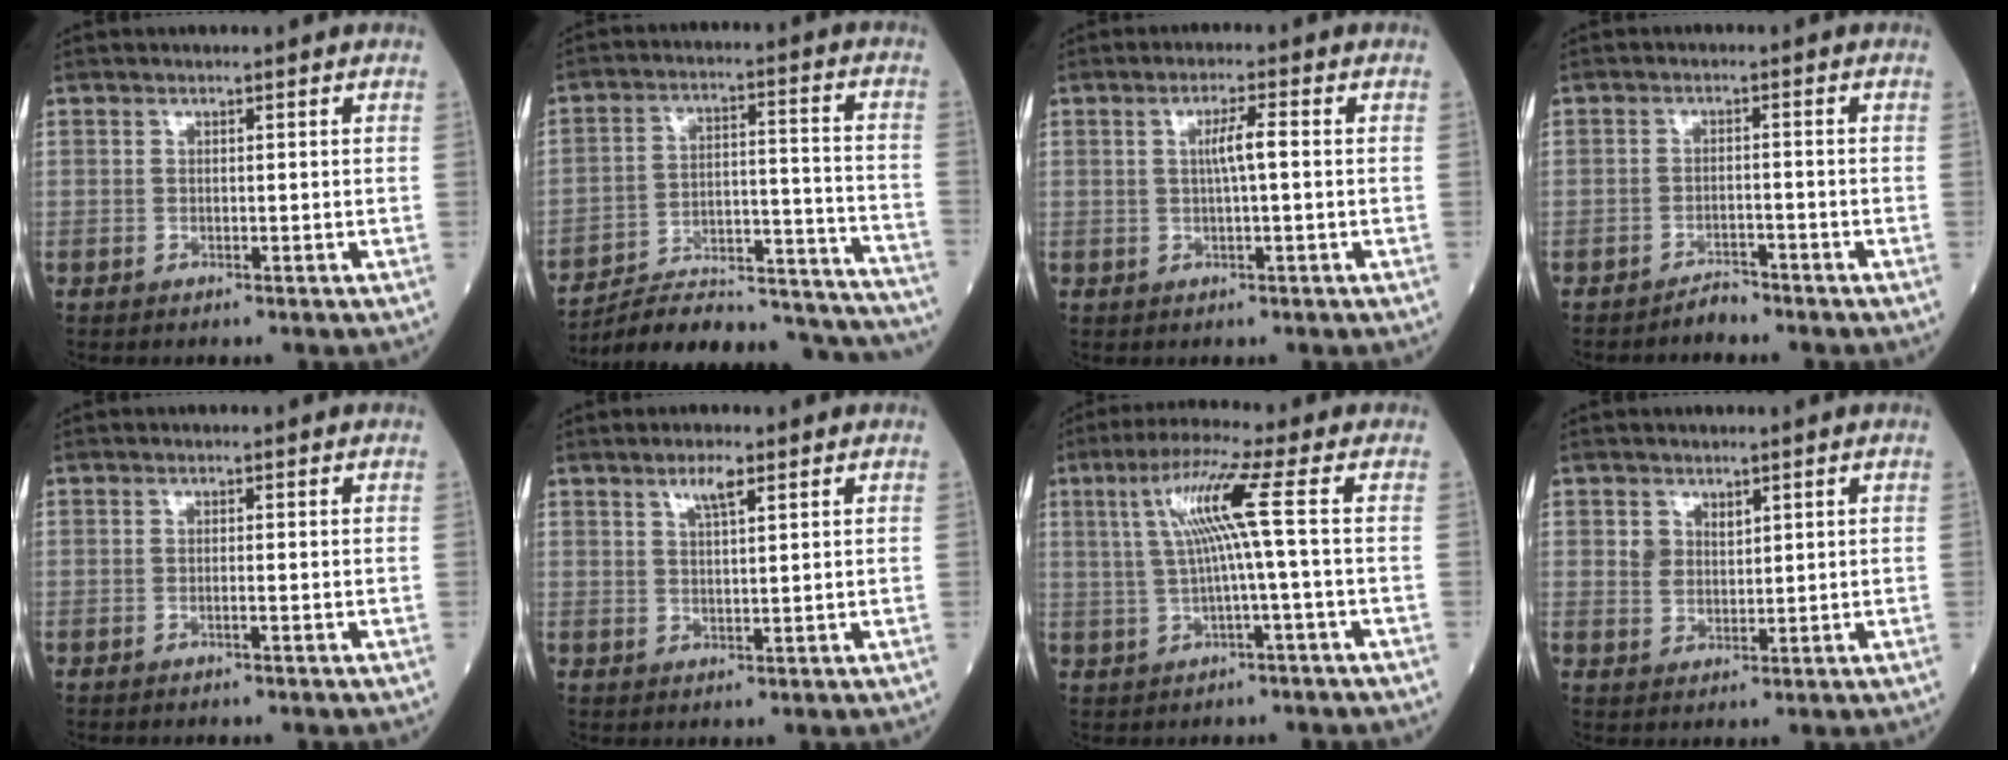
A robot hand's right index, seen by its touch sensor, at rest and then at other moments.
{"total": 27.8, "force": [-26.5, 3.2, 7.9], "torque": [-0.066, 0.009, -0.368]}
{"total": 3.2, "force": [0.3, 0.0, 3.2], "torque": [-0.059, 0.002, 0.005]}
{"total": 2.0, "force": [-1.9, 0.5, 0.3], "torque": [-0.001, 0.000, -0.033]}
{"total": 0.7, "force": [-0.3, -0.1, 0.6], "torque": [-0.010, 0.001, -0.007]}
{"total": 3.0, "force": [1.9, 0.4, 2.2], "torque": [-0.044, 0.001, 0.035]}
{"total": 7.5, "force": [1.1, -1.5, 7.3], "torque": [-0.141, 0.019, 0.029]}
{"total": 2.7, "force": [1.4, 2.0, 1.1], "torque": [-0.020, 0.001, 0.031]}